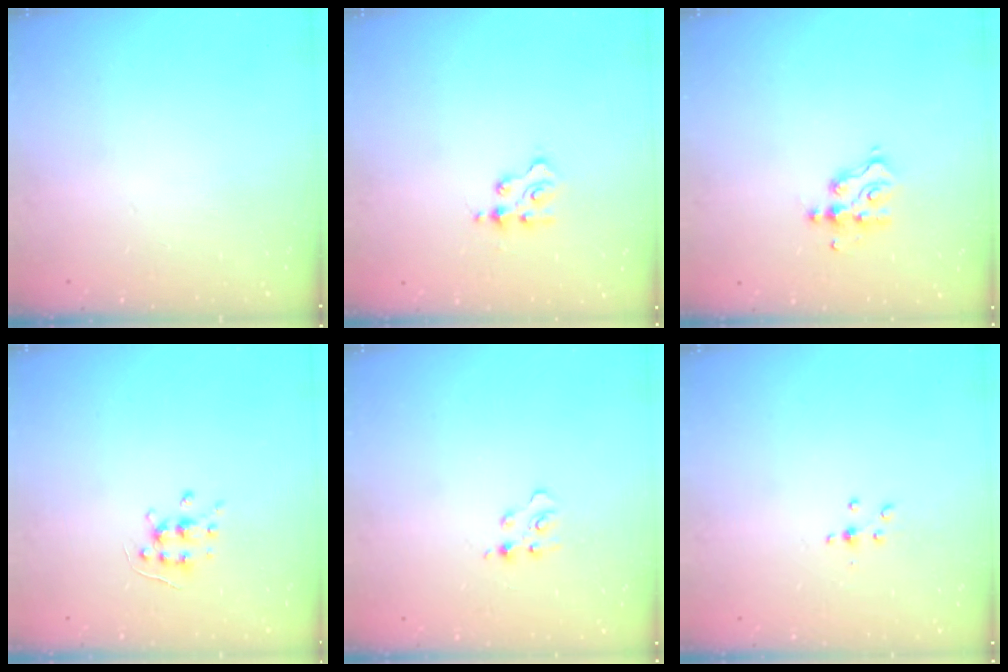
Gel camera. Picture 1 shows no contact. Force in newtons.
{"total": 2.4, "press": 2.4, "slide": 0.3}
{"total": 5.0, "press": 5.0, "slide": 0.3}
{"total": 5.7, "press": 5.7, "slide": 0.5}
{"total": 3.9, "press": 3.9, "slide": 0.5}
{"total": 4.0, "press": 3.8, "slide": 1.3}